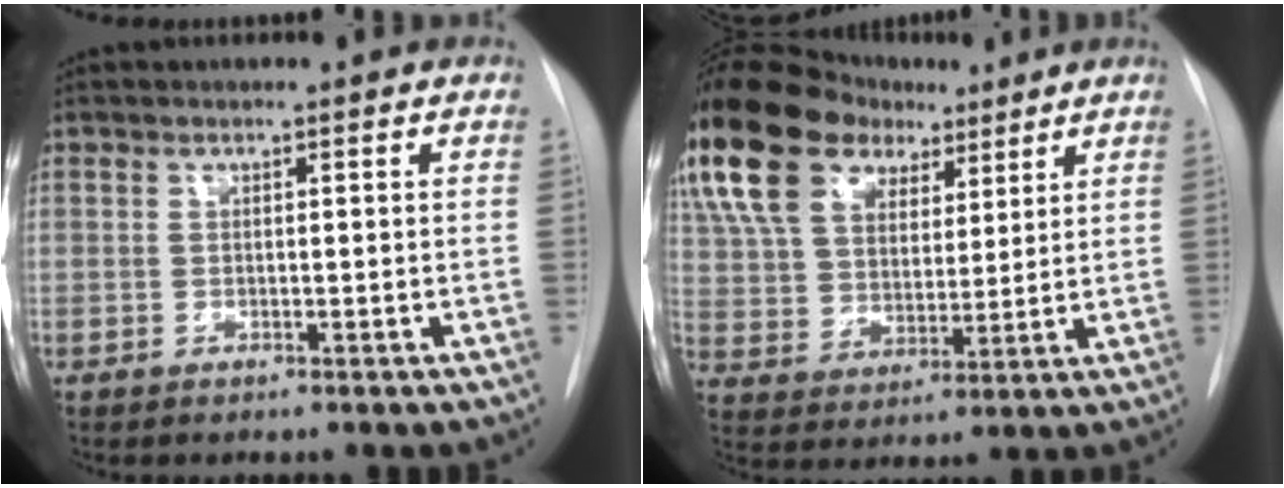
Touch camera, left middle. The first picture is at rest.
{"total": 21.8, "force": [13.6, 13.0, 11.1], "torque": [-0.259, 0.064, 0.245]}